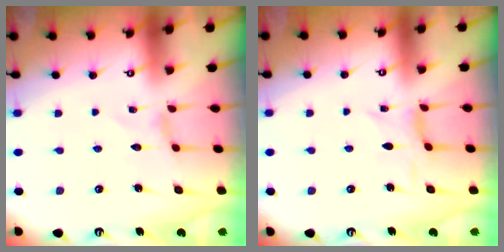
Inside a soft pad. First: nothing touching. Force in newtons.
{"total": 1.5, "press": 1.3, "slide": 0.6}